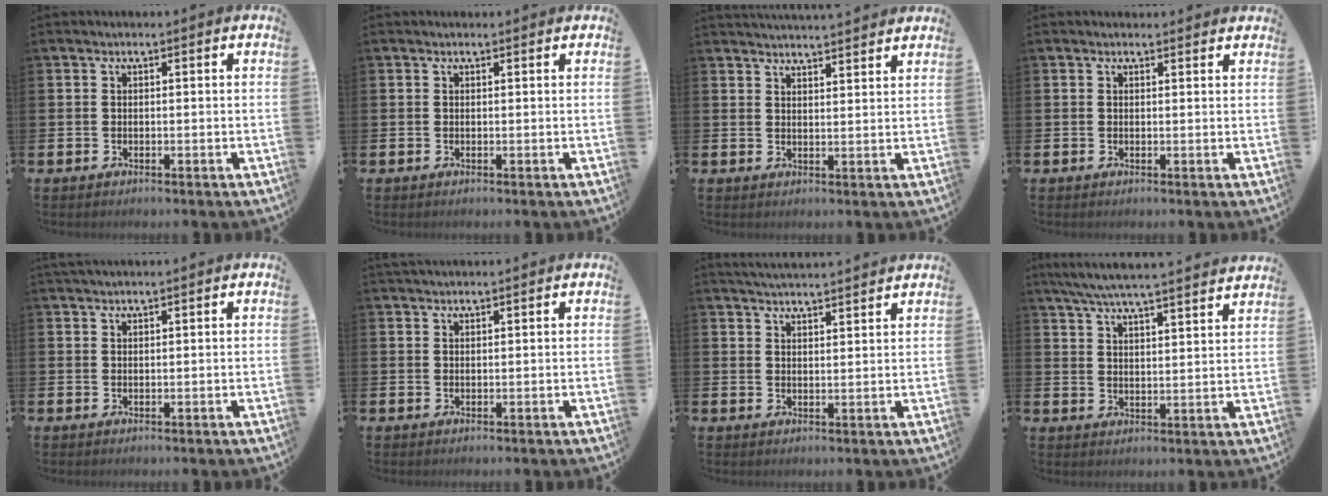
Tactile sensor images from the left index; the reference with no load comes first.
{"total": 0.0}
{"total": 3.5, "force": [3.5, -0.2, -0.2], "torque": [-0.004, -0.022, 0.064]}
{"total": 0.9, "force": [0.8, 0.3, 0.1], "torque": [0.005, 0.001, 0.013]}
{"total": 1.0, "force": [0.9, -0.1, 0.3], "torque": [-0.005, 0.000, 0.017]}
{"total": 1.1, "force": [1.1, 0.1, 0.3], "torque": [0.003, -0.002, 0.018]}
{"total": 3.7, "force": [3.7, -0.3, 0.2], "torque": [-0.010, -0.020, 0.067]}
{"total": 6.5, "force": [6.3, 0.0, 1.9], "torque": [-0.062, -0.038, 0.112]}